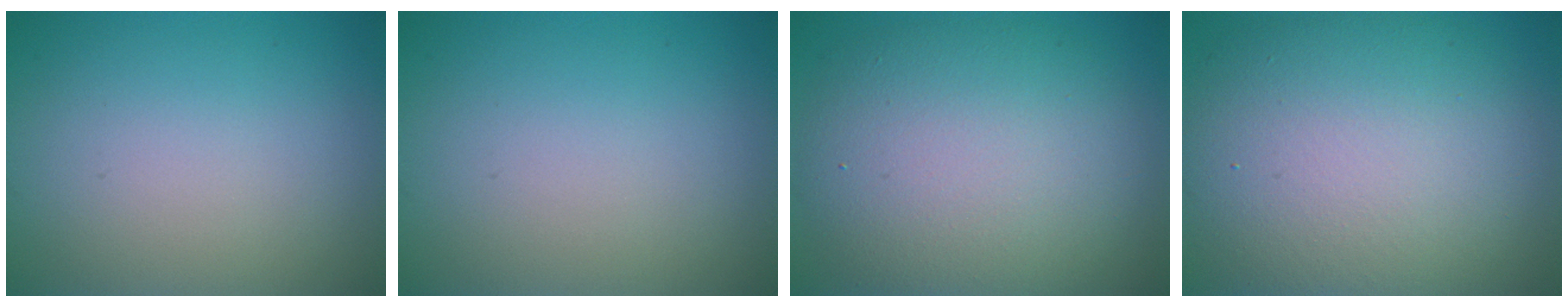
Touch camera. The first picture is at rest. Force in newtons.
{"total": 0.0}
{"total": 9.9, "press": 9.9, "slide": 0.5}
{"total": 12.7, "press": 12.7, "slide": 0.6}